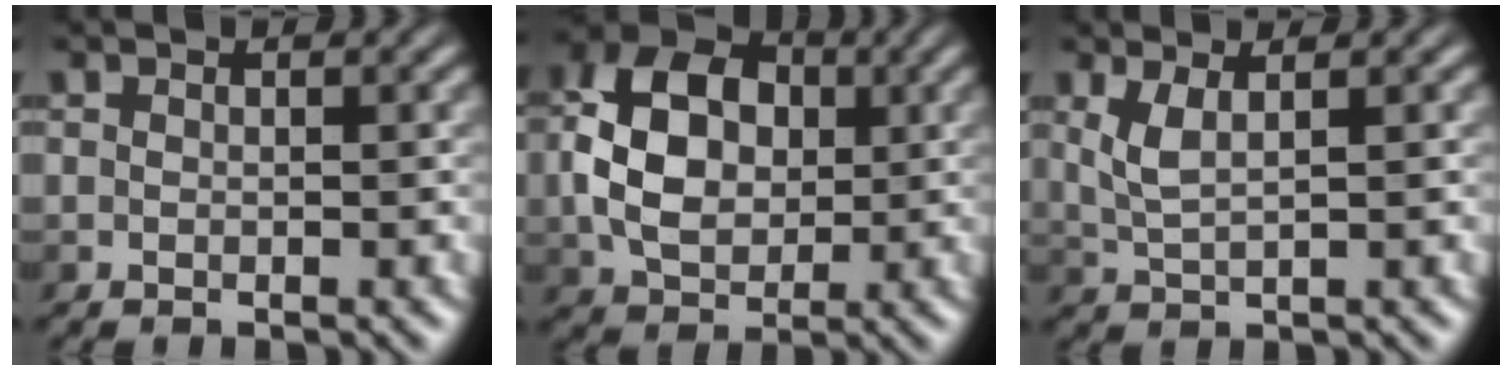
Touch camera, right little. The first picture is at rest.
{"total": 8.0, "force": [-0.4, 5.8, 5.6], "torque": [-0.109, 0.003, -0.011]}
{"total": 2.6, "force": [0.4, 0.8, 2.4], "torque": [-0.062, -0.002, 0.011]}